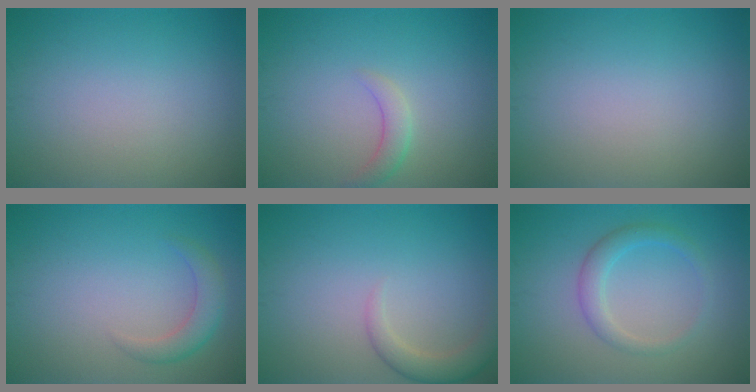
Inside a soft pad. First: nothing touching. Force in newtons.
{"total": 1.8, "press": 1.8, "slide": 0.1}
{"total": 0.0}
{"total": 2.4, "press": 2.4, "slide": 0.1}
{"total": 2.5, "press": 2.5, "slide": 0.2}
{"total": 2.5, "press": 2.5, "slide": 0.1}